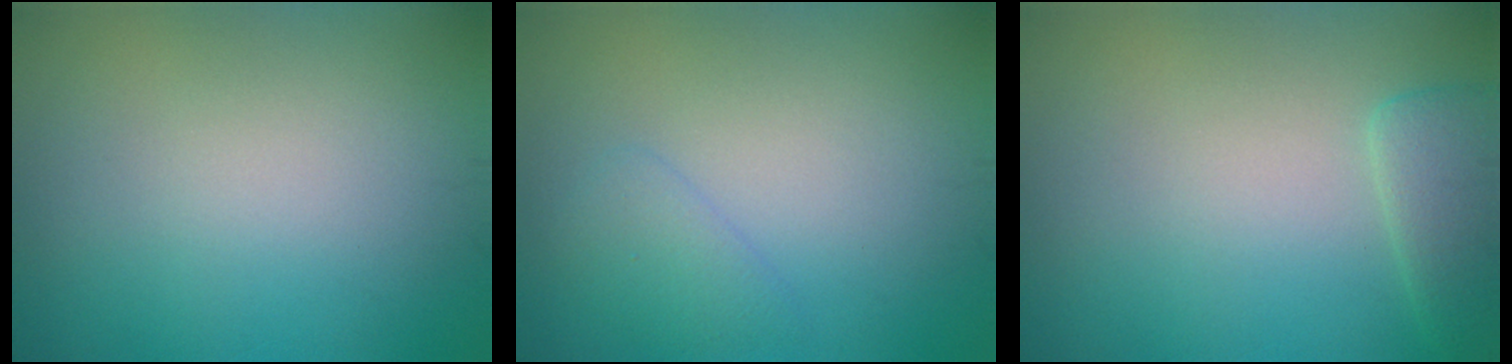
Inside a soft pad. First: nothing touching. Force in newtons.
{"total": 1.6, "press": 1.6, "slide": 0.1}
{"total": 2.6, "press": 2.6, "slide": 0.2}